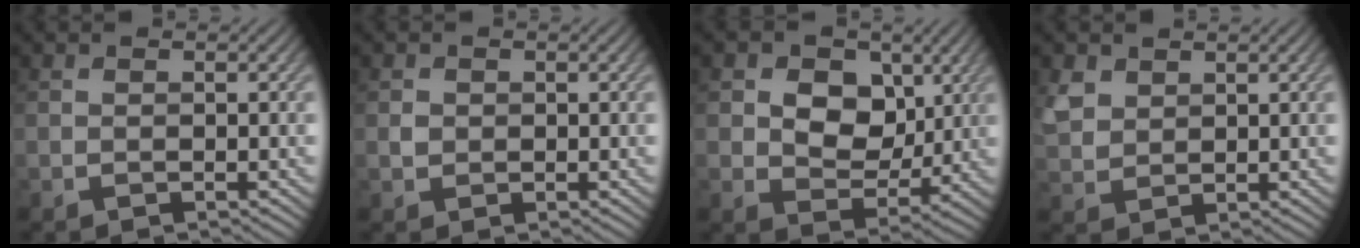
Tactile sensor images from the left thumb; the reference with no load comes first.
{"total": 0.8, "force": [0.3, 0.7, 0.1], "torque": [-0.001, 0.001, 0.003]}
{"total": 8.5, "force": [2.4, 6.3, 5.1], "torque": [-0.093, 0.002, 0.030]}
{"total": 3.1, "force": [2.2, 1.9, 1.2], "torque": [-0.039, 0.005, 0.051]}